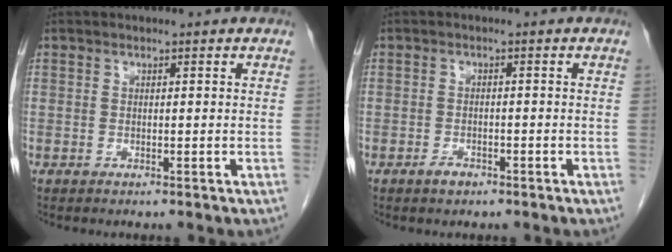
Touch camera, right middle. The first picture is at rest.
{"total": 1.7, "force": [-1.2, 0.8, 0.9], "torque": [-0.017, 0.002, -0.017]}